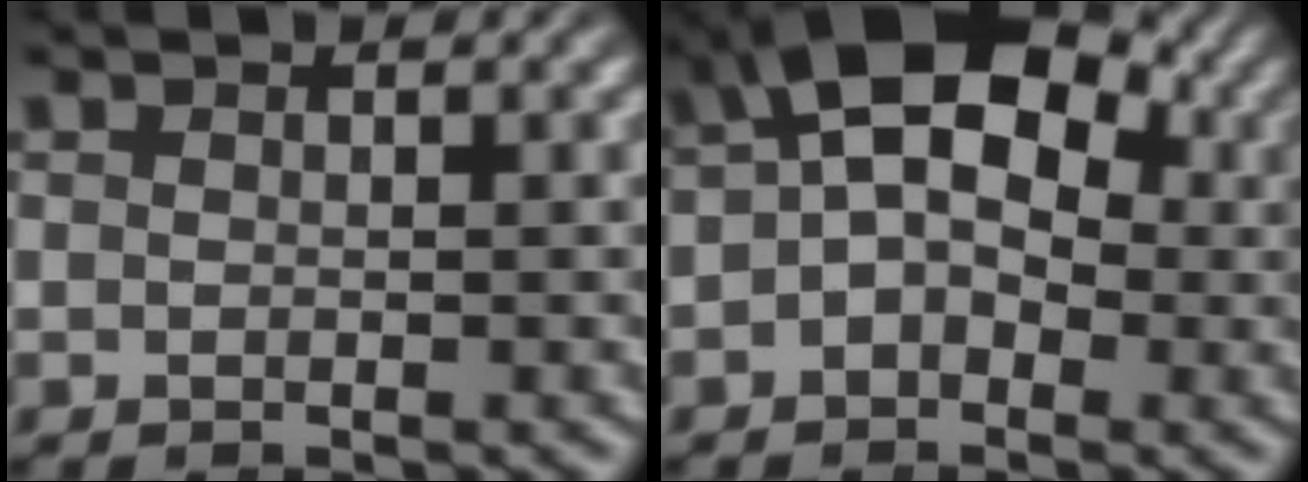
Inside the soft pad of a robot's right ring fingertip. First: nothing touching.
{"total": 10.9, "force": [2.3, 7.2, 7.8], "torque": [-0.143, -0.014, 0.028]}